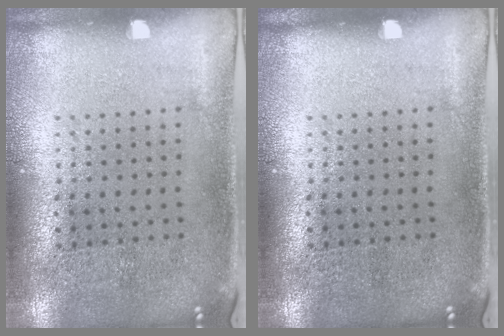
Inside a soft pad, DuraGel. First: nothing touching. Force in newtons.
{"total": 0.0}